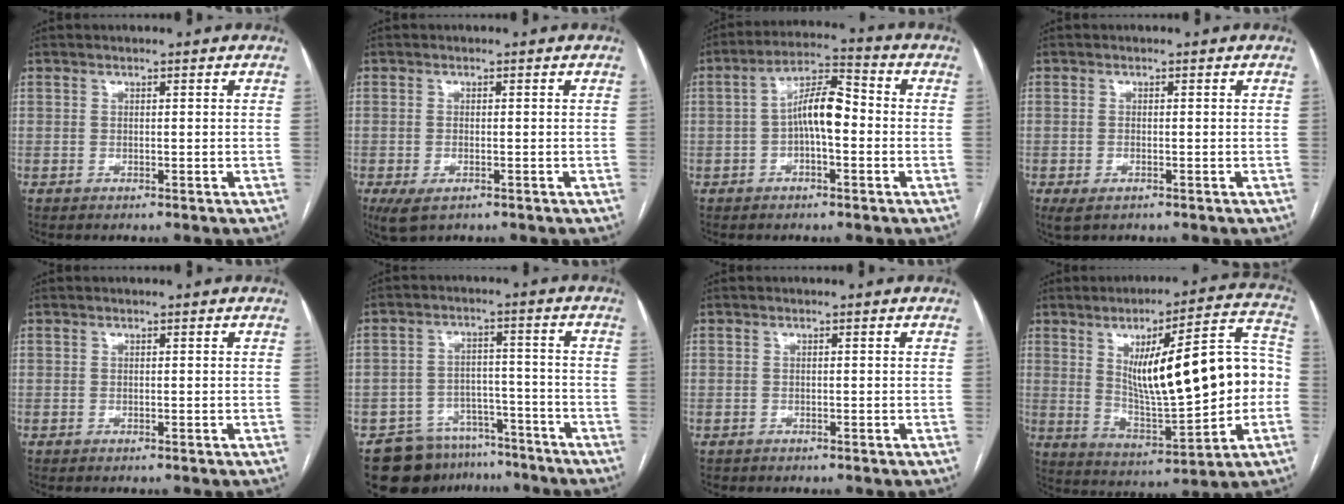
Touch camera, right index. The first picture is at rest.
{"total": 4.1, "force": [-2.3, 1.7, 3.0], "torque": [-0.059, -0.010, -0.032]}
{"total": 7.8, "force": [-0.8, 2.4, 7.4], "torque": [-0.134, 0.029, -0.017]}
{"total": 2.5, "force": [-1.4, 1.0, 1.9], "torque": [-0.037, -0.006, -0.017]}
{"total": 0.0}
{"total": 11.1, "force": [-8.9, 6.4, 1.5], "torque": [-0.012, 0.034, -0.130]}
{"total": 0.7, "force": [-0.4, 0.6, -0.1], "torque": [-0.002, 0.006, -0.007]}
{"total": 20.3, "force": [1.1, 4.4, 19.7], "torque": [-0.298, 0.029, 0.031]}